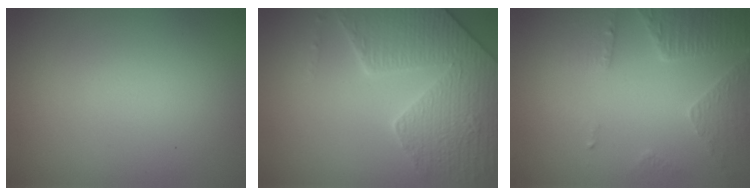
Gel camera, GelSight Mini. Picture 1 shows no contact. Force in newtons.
{"total": 6.8, "press": 5.8, "slide": 3.6}
{"total": 4.5, "press": 3.3, "slide": 3.1}